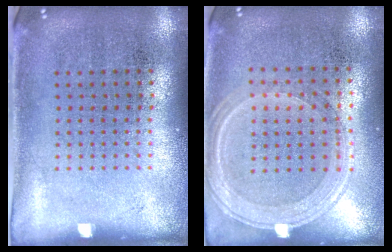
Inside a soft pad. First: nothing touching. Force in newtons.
{"total": 1.3, "press": 1.2, "slide": 0.3}